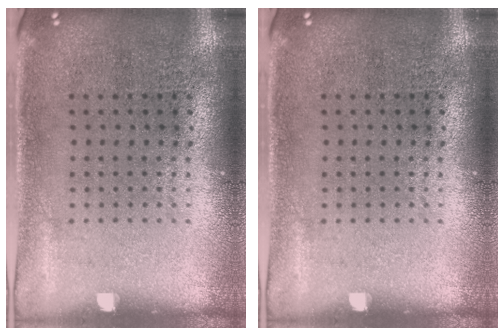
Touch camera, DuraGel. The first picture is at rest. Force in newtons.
{"total": 0.0}